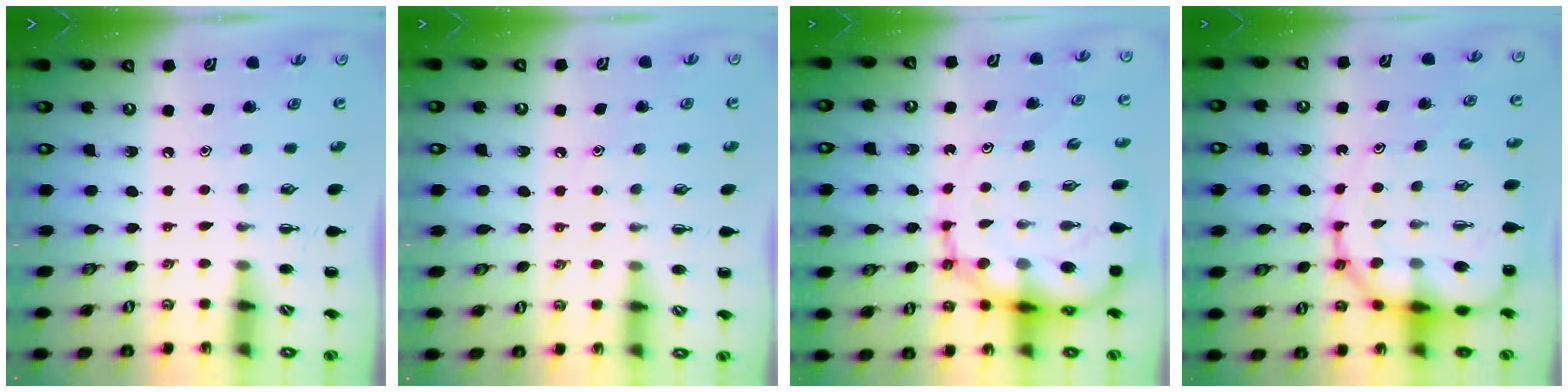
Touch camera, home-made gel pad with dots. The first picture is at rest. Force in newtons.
{"total": 5.1, "press": 4.9, "slide": 1.4}
{"total": 15.9, "press": 15.4, "slide": 4.0}
{"total": 13.3, "press": 12.8, "slide": 3.7}